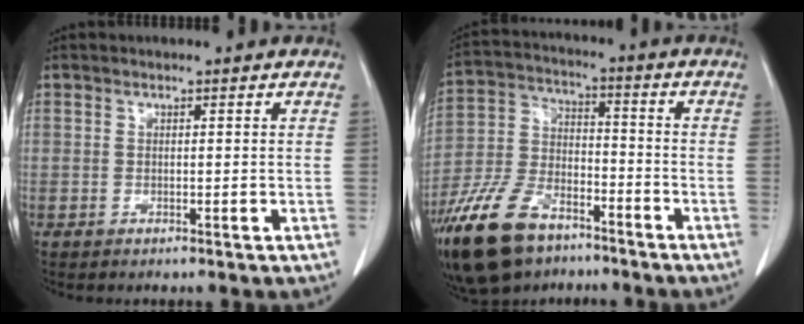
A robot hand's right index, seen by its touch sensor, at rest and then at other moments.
{"total": 15.4, "force": [-10.2, 7.8, 8.4], "torque": [-0.182, 0.002, -0.190]}